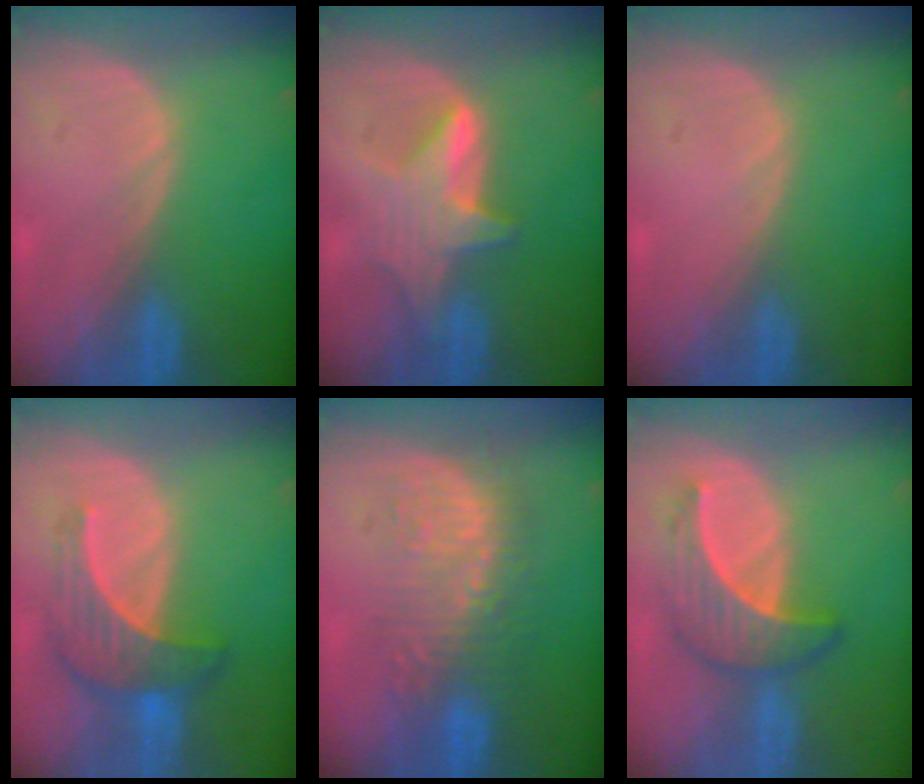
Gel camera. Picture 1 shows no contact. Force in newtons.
{"total": 6.0, "press": 6.0, "slide": 0.8}
{"total": 0.0}
{"total": 7.3, "press": 6.7, "slide": 2.9}
{"total": 8.8, "press": 8.6, "slide": 1.4}
{"total": 6.9, "press": 6.3, "slide": 2.9}